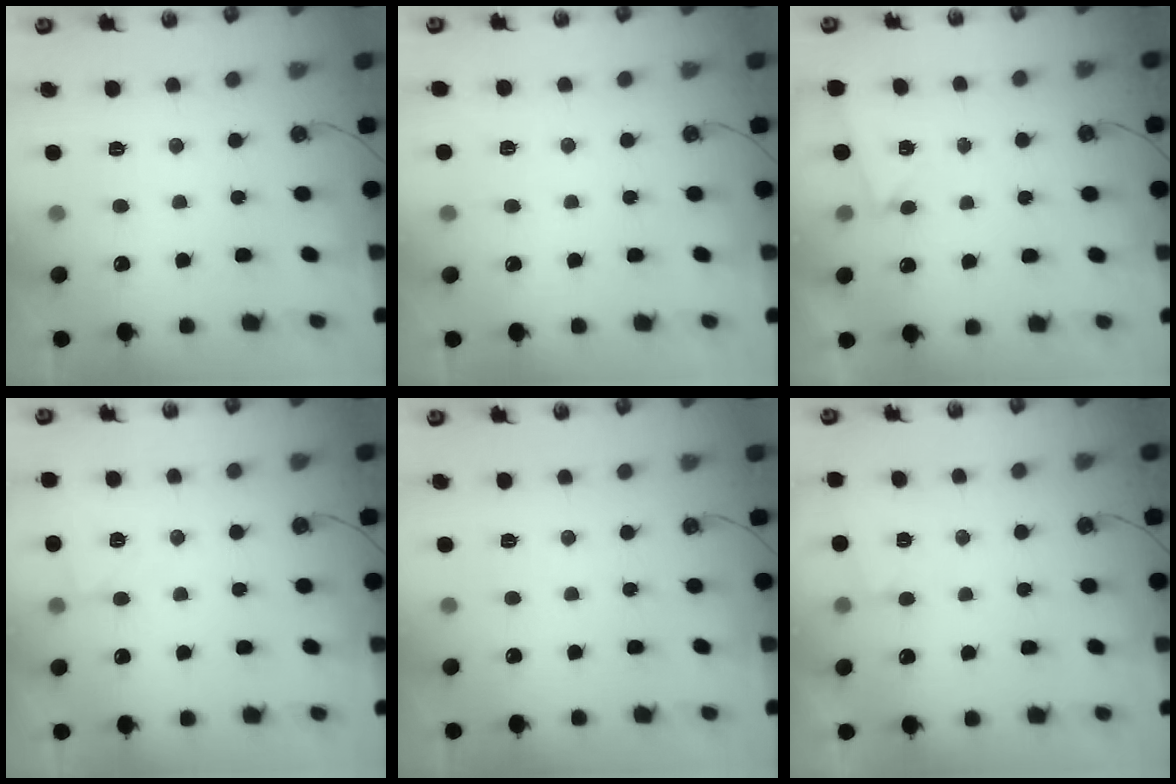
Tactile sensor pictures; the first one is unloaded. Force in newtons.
{"total": 3.6, "press": 3.3, "slide": 1.4}
{"total": 1.8, "press": 1.4, "slide": 1.2}
{"total": 4.3, "press": 4.1, "slide": 1.3}
{"total": 0.0}
{"total": 1.7, "press": 1.7, "slide": 0.5}